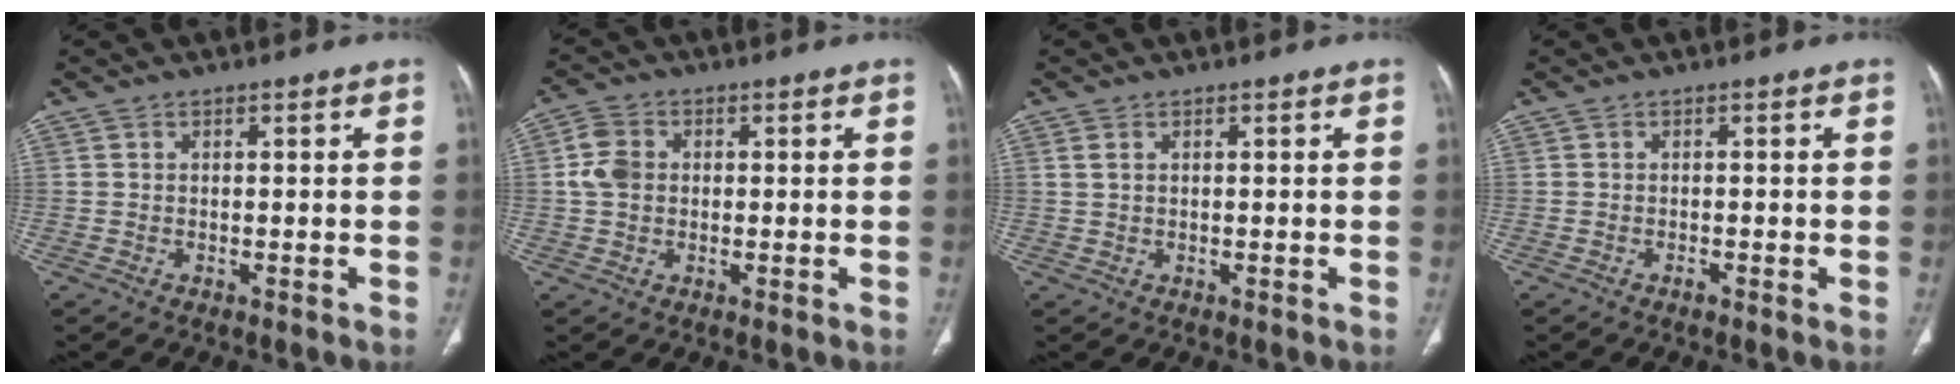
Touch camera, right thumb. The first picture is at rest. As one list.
[{"total": 5.3, "force": [0.5, 4.2, 3.2], "torque": [-0.061, 0.010, 0.006]}, {"total": 1.6, "force": [0.7, 1.0, 1.0], "torque": [-0.027, 0.004, 0.021]}, {"total": 0.8, "force": [-0.4, 0.3, 0.6], "torque": [-0.011, 0.000, -0.008]}]